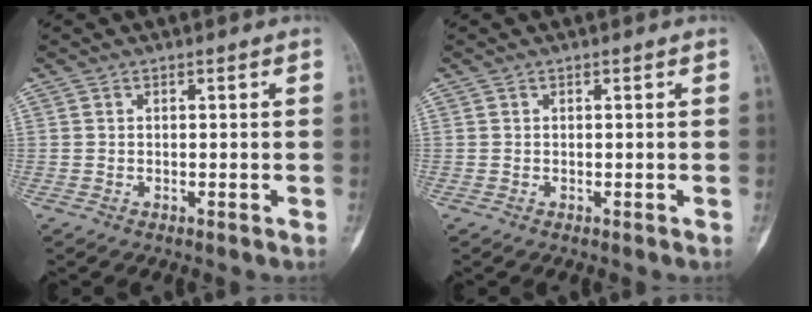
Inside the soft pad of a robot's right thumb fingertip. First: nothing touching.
{"total": 0.0}